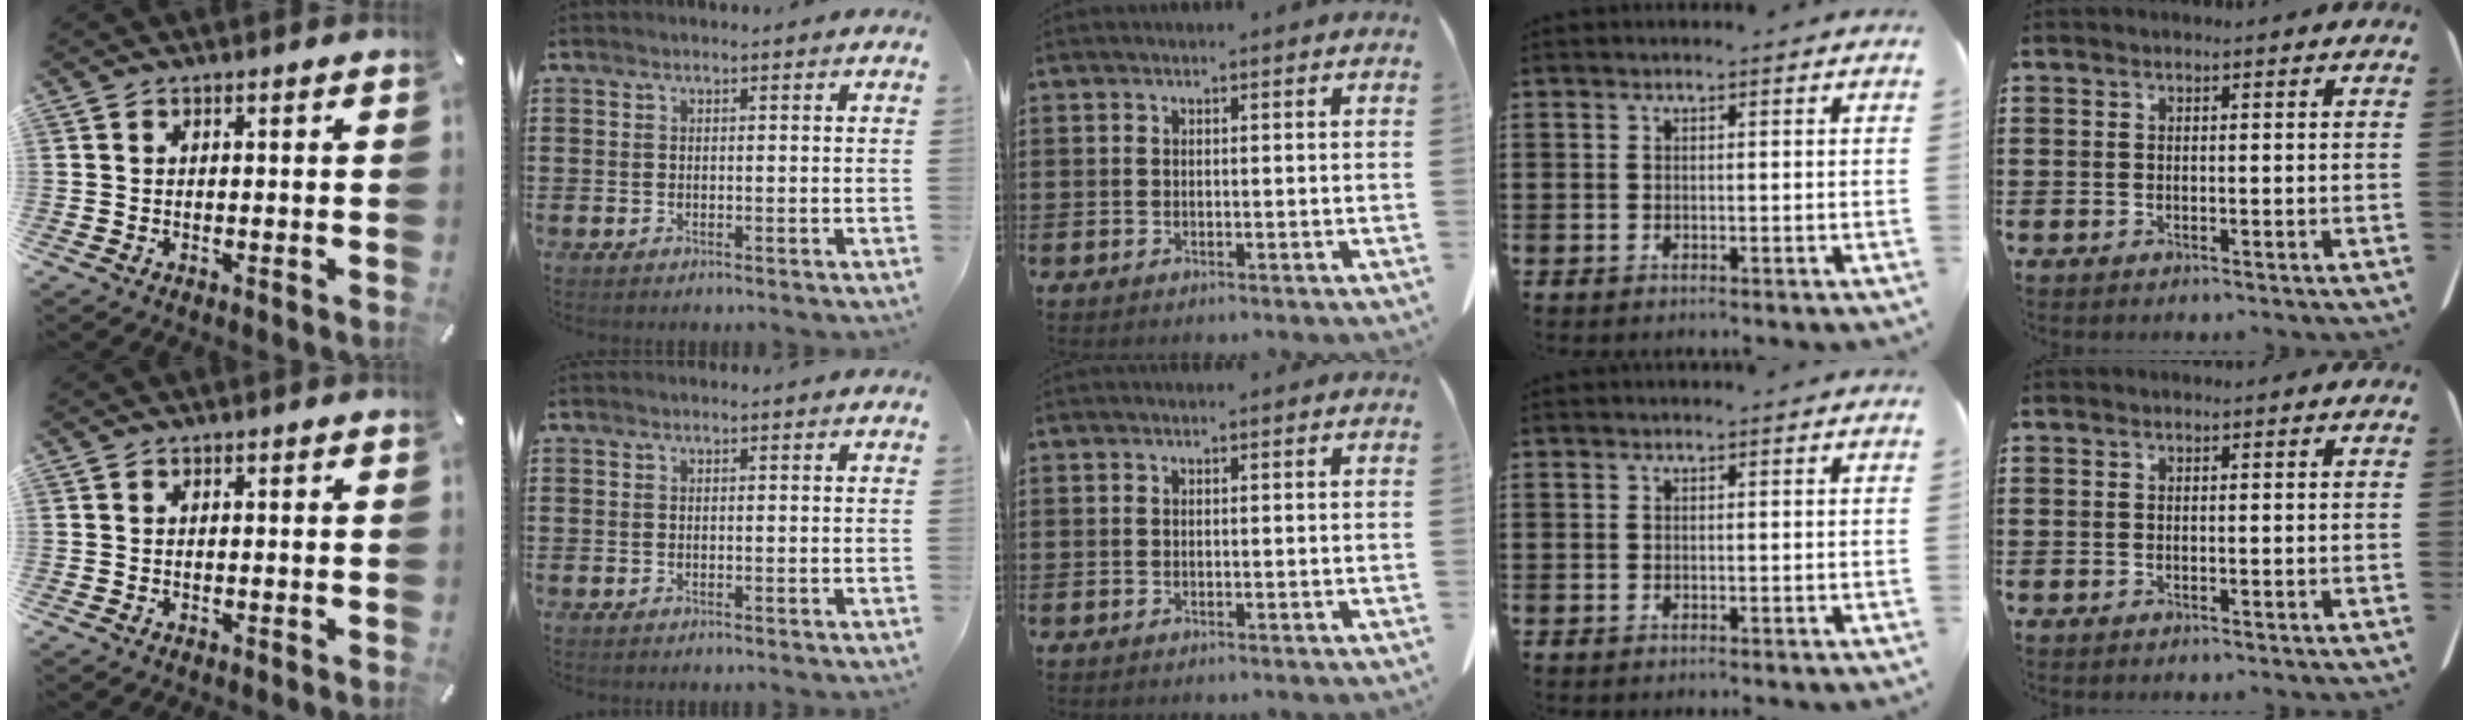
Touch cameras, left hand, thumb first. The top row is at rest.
{}